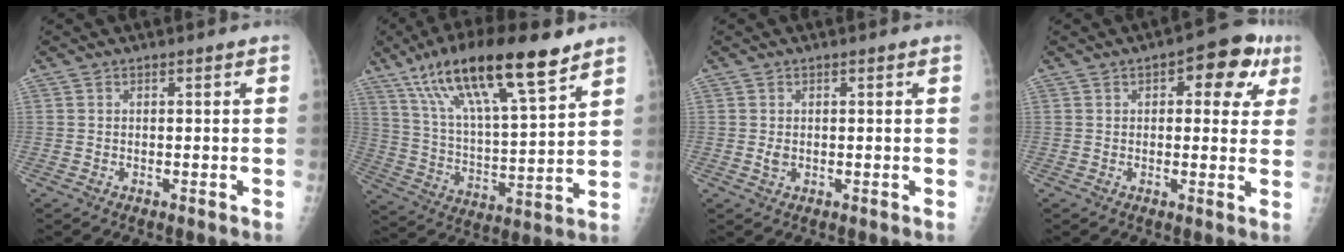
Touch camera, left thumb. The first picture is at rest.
{"total": 21.9, "force": [14.0, 5.2, 16.1], "torque": [-0.270, -0.037, 0.251]}
{"total": 1.3, "force": [0.1, 1.0, 0.9], "torque": [-0.012, -0.001, 0.004]}
{"total": 9.9, "force": [3.9, 5.0, 7.6], "torque": [-0.049, 0.006, 0.038]}